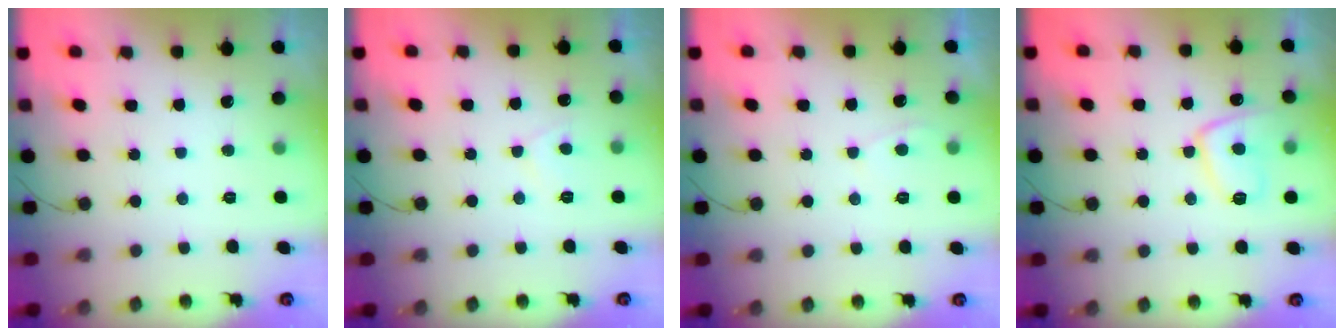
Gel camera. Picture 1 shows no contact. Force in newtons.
{"total": 4.7, "press": 4.7, "slide": 0.4}
{"total": 2.7, "press": 2.7, "slide": 0.2}
{"total": 10.6, "press": 10.5, "slide": 0.8}